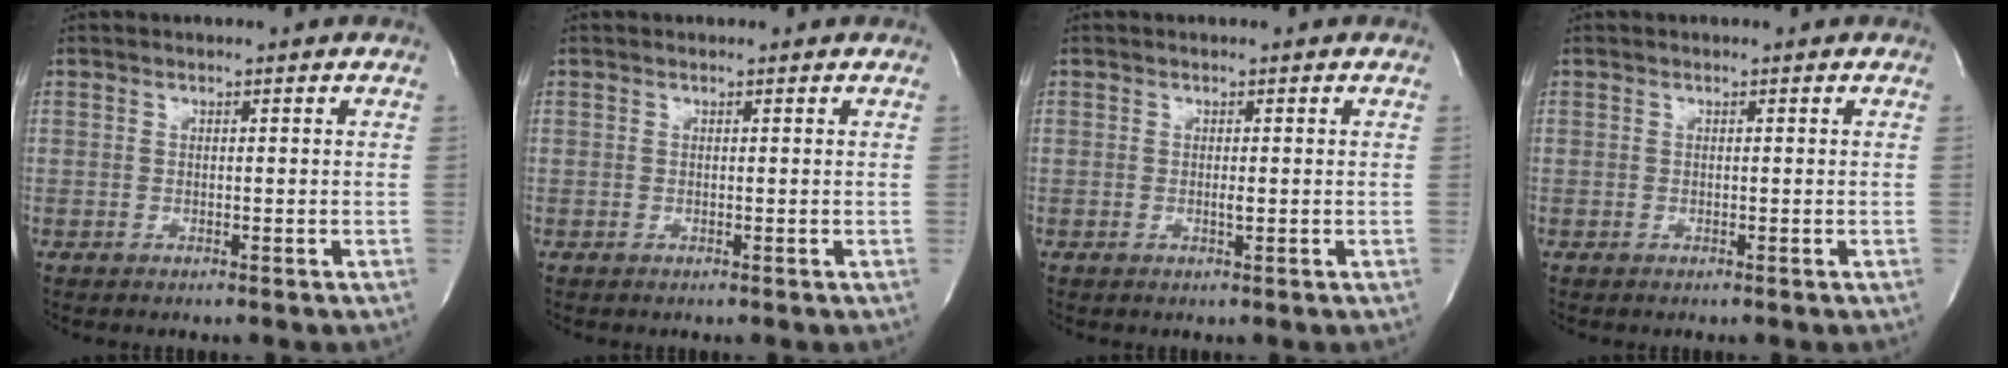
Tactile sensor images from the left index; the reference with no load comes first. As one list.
[{"total": 0.0}, {"total": 0.7, "force": [-0.1, 0.1, 0.7], "torque": [-0.015, -0.002, 0.000]}, {"total": 0.0}]